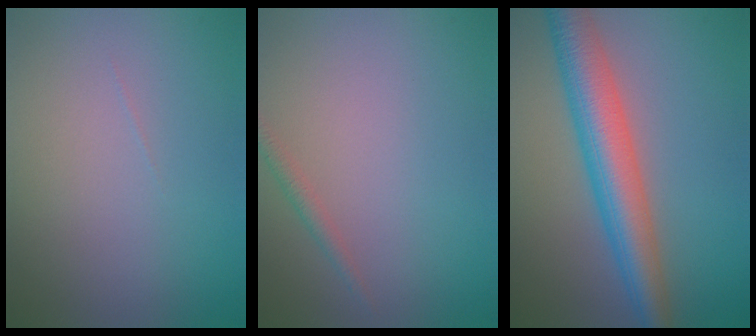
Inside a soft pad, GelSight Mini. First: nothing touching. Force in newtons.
{"total": 1.0, "press": 1.0, "slide": 0.0}
{"total": 6.9, "press": 6.9, "slide": 0.4}